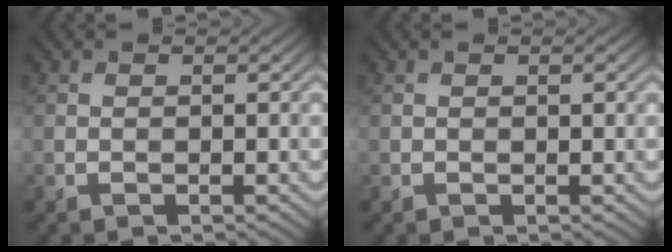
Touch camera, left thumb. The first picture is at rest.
{"total": 0.7, "force": [0.2, 0.1, 0.6], "torque": [-0.010, 0.002, 0.003]}